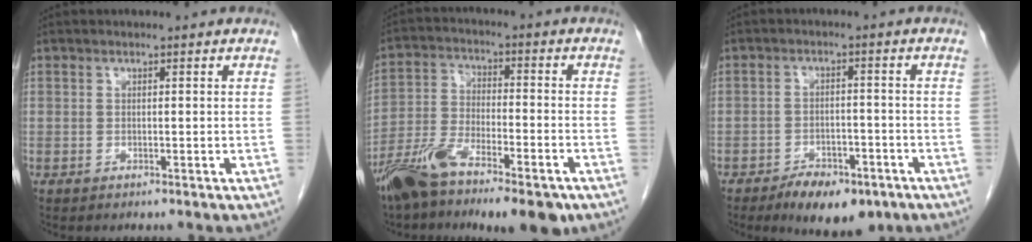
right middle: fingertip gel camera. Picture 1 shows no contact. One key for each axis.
{"total": 14.4, "fx": -10.1, "fy": 3.8, "fz": 9.6, "tx": -0.184, "ty": -0.011, "tz": -0.179}
{"total": 8.8, "fx": -6.0, "fy": 3.8, "fz": 5.1, "tx": -0.075, "ty": -0.002, "tz": -0.090}